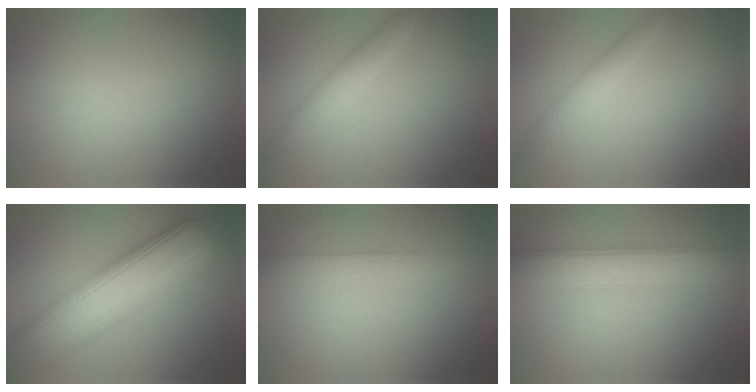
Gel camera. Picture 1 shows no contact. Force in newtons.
{"total": 2.2, "press": 2.2, "slide": 0.1}
{"total": 1.7, "press": 1.7, "slide": 0.1}
{"total": 10.5, "press": 10.5, "slide": 0.3}
{"total": 1.8, "press": 1.8, "slide": 0.1}
{"total": 5.2, "press": 5.2, "slide": 0.1}